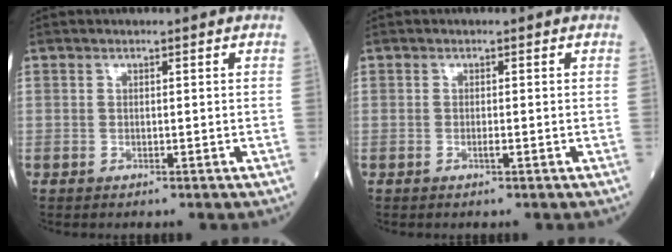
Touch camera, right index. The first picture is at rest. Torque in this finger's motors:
{"motor_torque": [0.04, 0.00, 0.07, 0.03]}